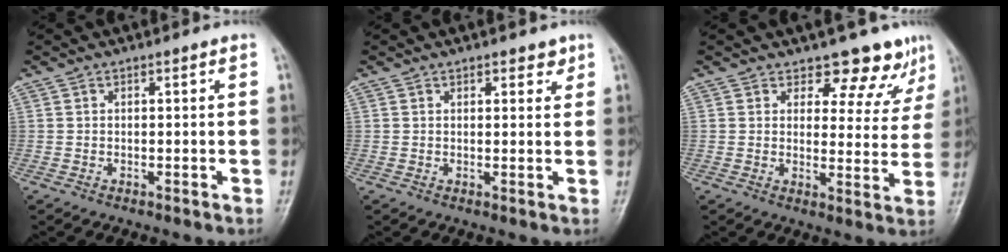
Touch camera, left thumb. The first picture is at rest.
{"total": 2.3, "force": [1.6, 1.2, 1.1], "torque": [0.001, -0.008, 0.019]}
{"total": 9.1, "force": [7.7, 4.4, 1.9], "torque": [0.019, -0.052, 0.081]}